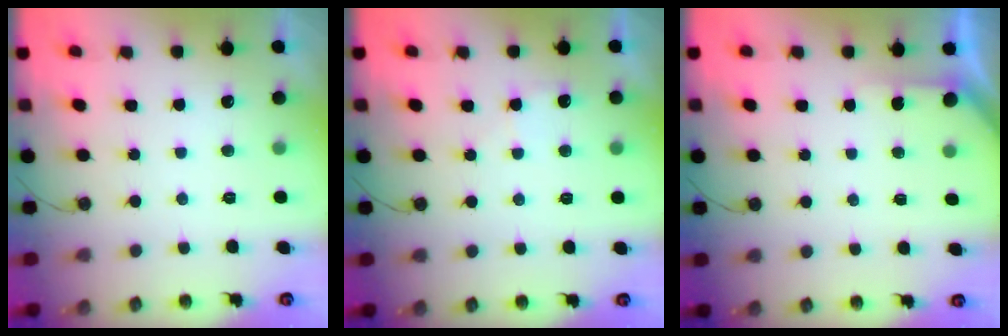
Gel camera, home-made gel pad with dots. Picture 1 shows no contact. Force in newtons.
{"total": 4.3, "press": 4.3, "slide": 0.6}
{"total": 2.5, "press": 2.5, "slide": 0.3}